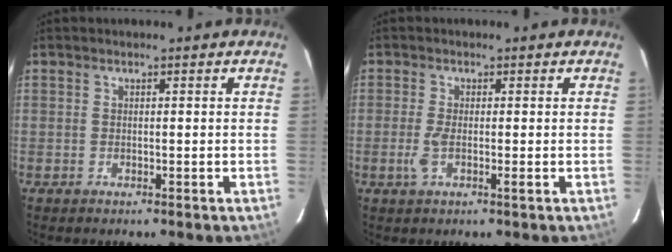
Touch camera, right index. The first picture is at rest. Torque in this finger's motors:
{"motor_torque": [0.27, 0.10, 0.34, 0.08]}